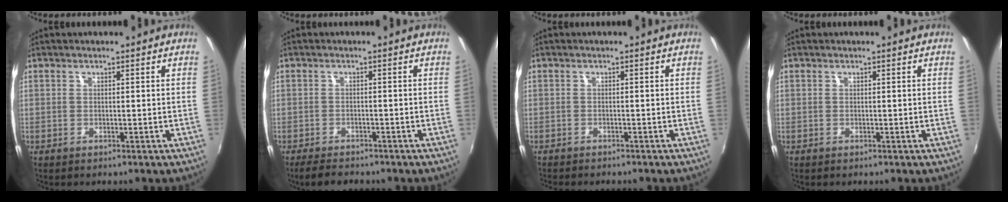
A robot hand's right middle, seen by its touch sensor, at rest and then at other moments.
{"total": 4.7, "force": [-4.0, 1.6, 1.9], "torque": [-0.051, -0.012, -0.067]}
{"total": 2.5, "force": [-2.3, 0.5, 0.8], "torque": [-0.025, -0.013, -0.038]}
{"total": 0.0}